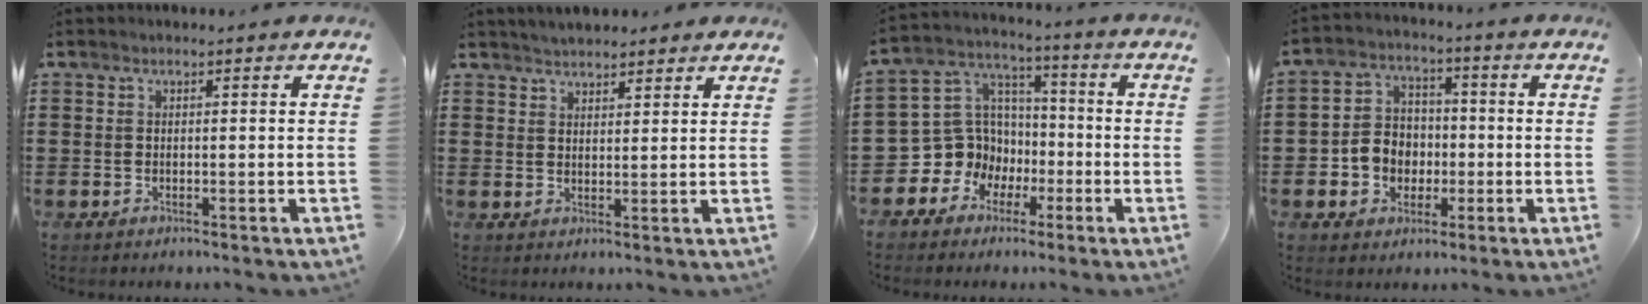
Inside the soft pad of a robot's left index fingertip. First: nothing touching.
{"total": 2.8, "force": [2.7, 0.3, 0.1], "torque": [-0.009, -0.002, 0.052]}
{"total": 9.2, "force": [-2.4, 8.8, 1.1], "torque": [-0.074, -0.002, -0.041]}
{"total": 5.7, "force": [-1.3, 5.3, 1.7], "torque": [-0.048, 0.022, -0.023]}